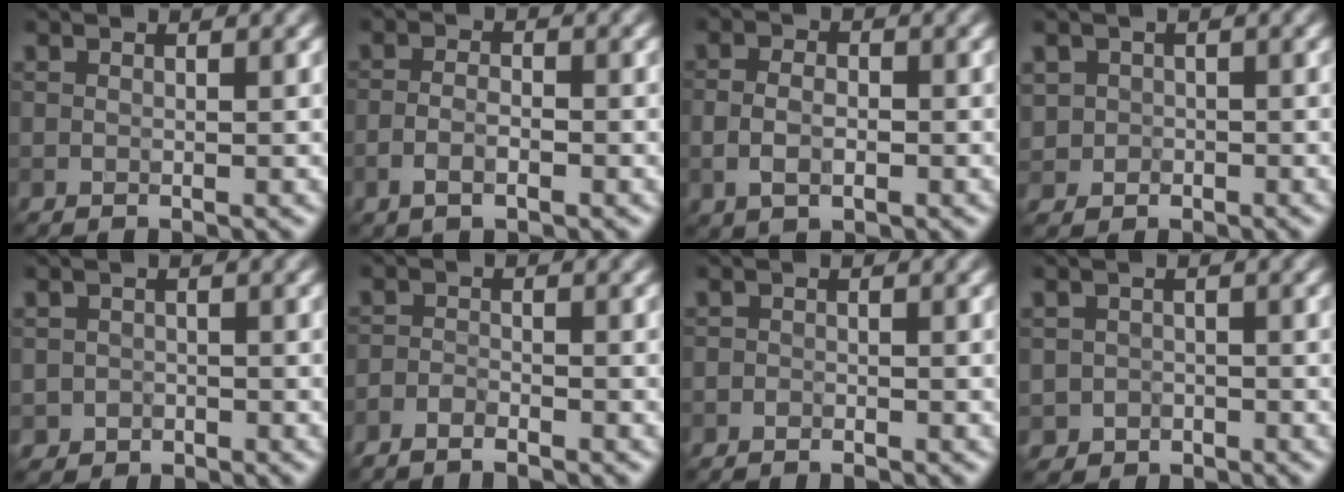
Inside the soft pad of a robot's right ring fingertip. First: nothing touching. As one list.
[{"total": 2.2, "force": [-1.0, 0.9, 1.7], "torque": [-0.033, 0.001, -0.021]}, {"total": 2.8, "force": [-0.6, 1.7, 2.1], "torque": [-0.039, -0.003, -0.014]}, {"total": 2.0, "force": [-0.3, 2.0, 0.2], "torque": [0.003, 0.000, -0.002]}, {"total": 1.2, "force": [-0.6, 1.1, 0.1], "torque": [0.009, -0.002, -0.012]}, {"total": 1.8, "force": [-1.7, 0.3, 0.7], "torque": [-0.016, 0.000, -0.036]}, {"total": 0.8, "force": [-0.8, 0.3, 0.0], "torque": [0.004, -0.001, -0.015]}, {"total": 1.6, "force": [-0.7, 1.4, 0.1], "torque": [0.010, -0.002, -0.015]}]